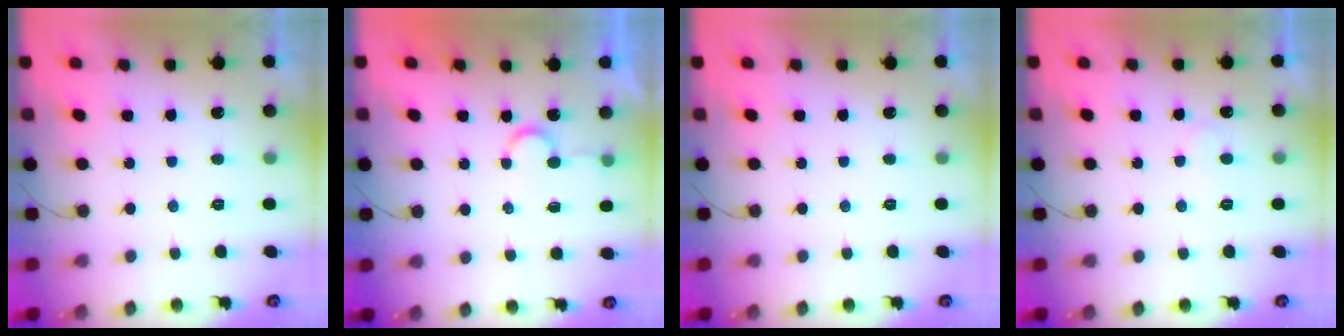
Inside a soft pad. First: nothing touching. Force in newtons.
{"total": 4.9, "press": 4.9, "slide": 0.3}
{"total": 0.0}
{"total": 6.4, "press": 6.3, "slide": 0.5}